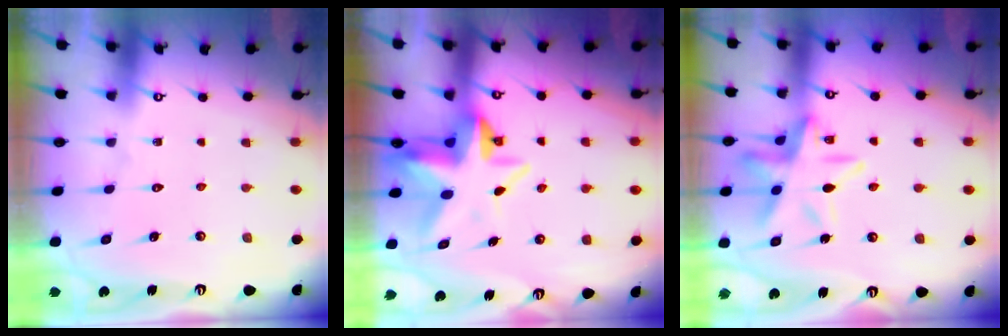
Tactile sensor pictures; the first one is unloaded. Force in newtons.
{"total": 7.5, "press": 7.4, "slide": 1.2}
{"total": 13.9, "press": 13.9, "slide": 1.5}